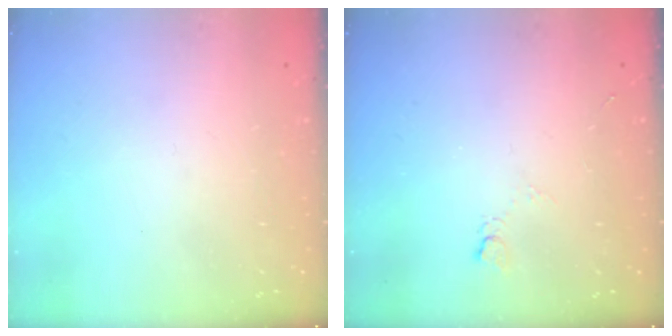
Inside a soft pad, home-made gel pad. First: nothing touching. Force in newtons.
{"total": 3.3, "press": 3.3, "slide": 0.6}